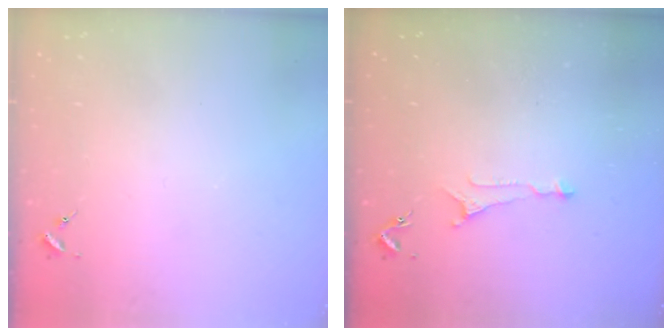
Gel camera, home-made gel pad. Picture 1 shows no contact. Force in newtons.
{"total": 4.8, "press": 4.8, "slide": 0.4}